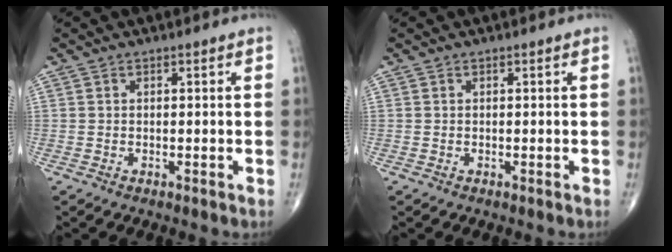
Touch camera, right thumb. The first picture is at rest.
{"total": 0.0}